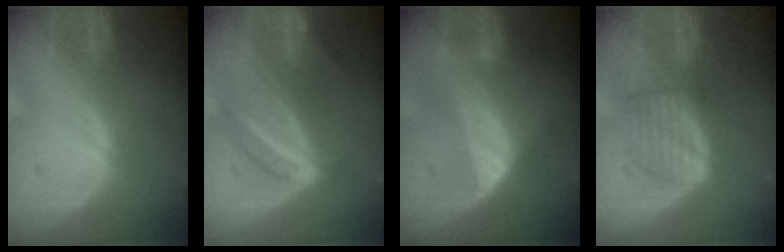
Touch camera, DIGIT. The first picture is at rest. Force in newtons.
{"total": 5.0, "press": 4.6, "slide": 2.0}
{"total": 6.9, "press": 6.1, "slide": 3.2}
{"total": 5.2, "press": 5.2, "slide": 0.3}